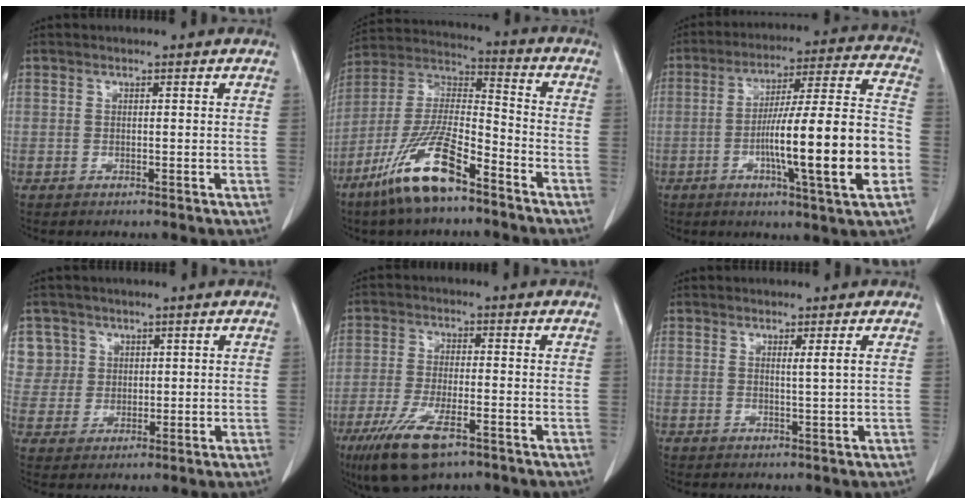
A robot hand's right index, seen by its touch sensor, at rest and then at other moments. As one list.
[{"total": 15.2, "force": [-9.6, 3.1, 11.3], "torque": [-0.237, -0.013, -0.181]}, {"total": 18.9, "force": [-4.8, 0.4, 18.2], "torque": [-0.279, 0.009, -0.072]}, {"total": 6.1, "force": [2.7, 5.4, -0.3], "torque": [0.018, 0.011, 0.060]}, {"total": 10.2, "force": [-6.1, 2.6, 7.8], "torque": [-0.151, -0.022, -0.103]}, {"total": 2.0, "force": [1.0, -0.6, 1.6], "torque": [-0.030, -0.013, 0.020]}]